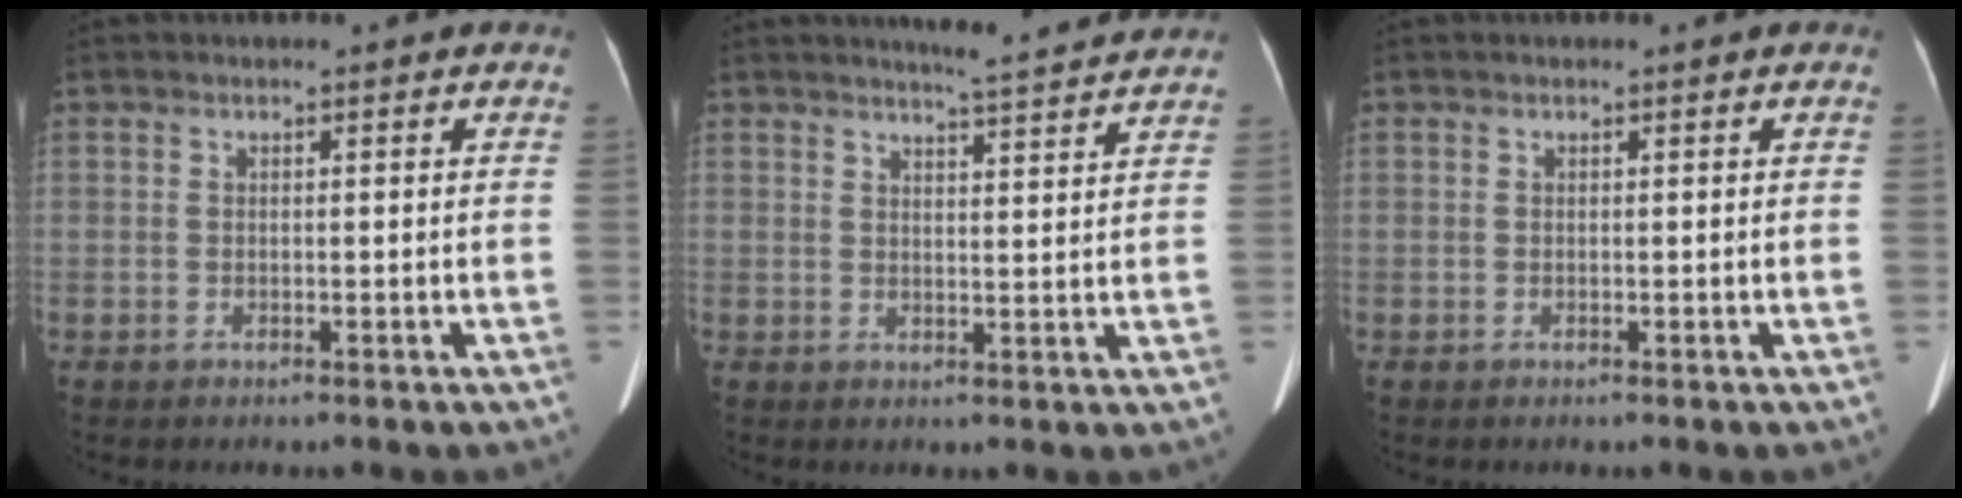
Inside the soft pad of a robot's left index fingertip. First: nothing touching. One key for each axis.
{"total": 6.6, "fx": 6.3, "fy": -0.5, "fz": 1.8, "tx": -0.040, "ty": 0.000, "tz": 0.079}
{"total": 0.0}